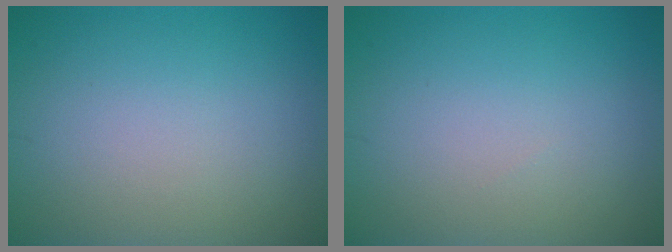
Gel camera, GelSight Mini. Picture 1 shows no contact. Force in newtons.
{"total": 0.0}